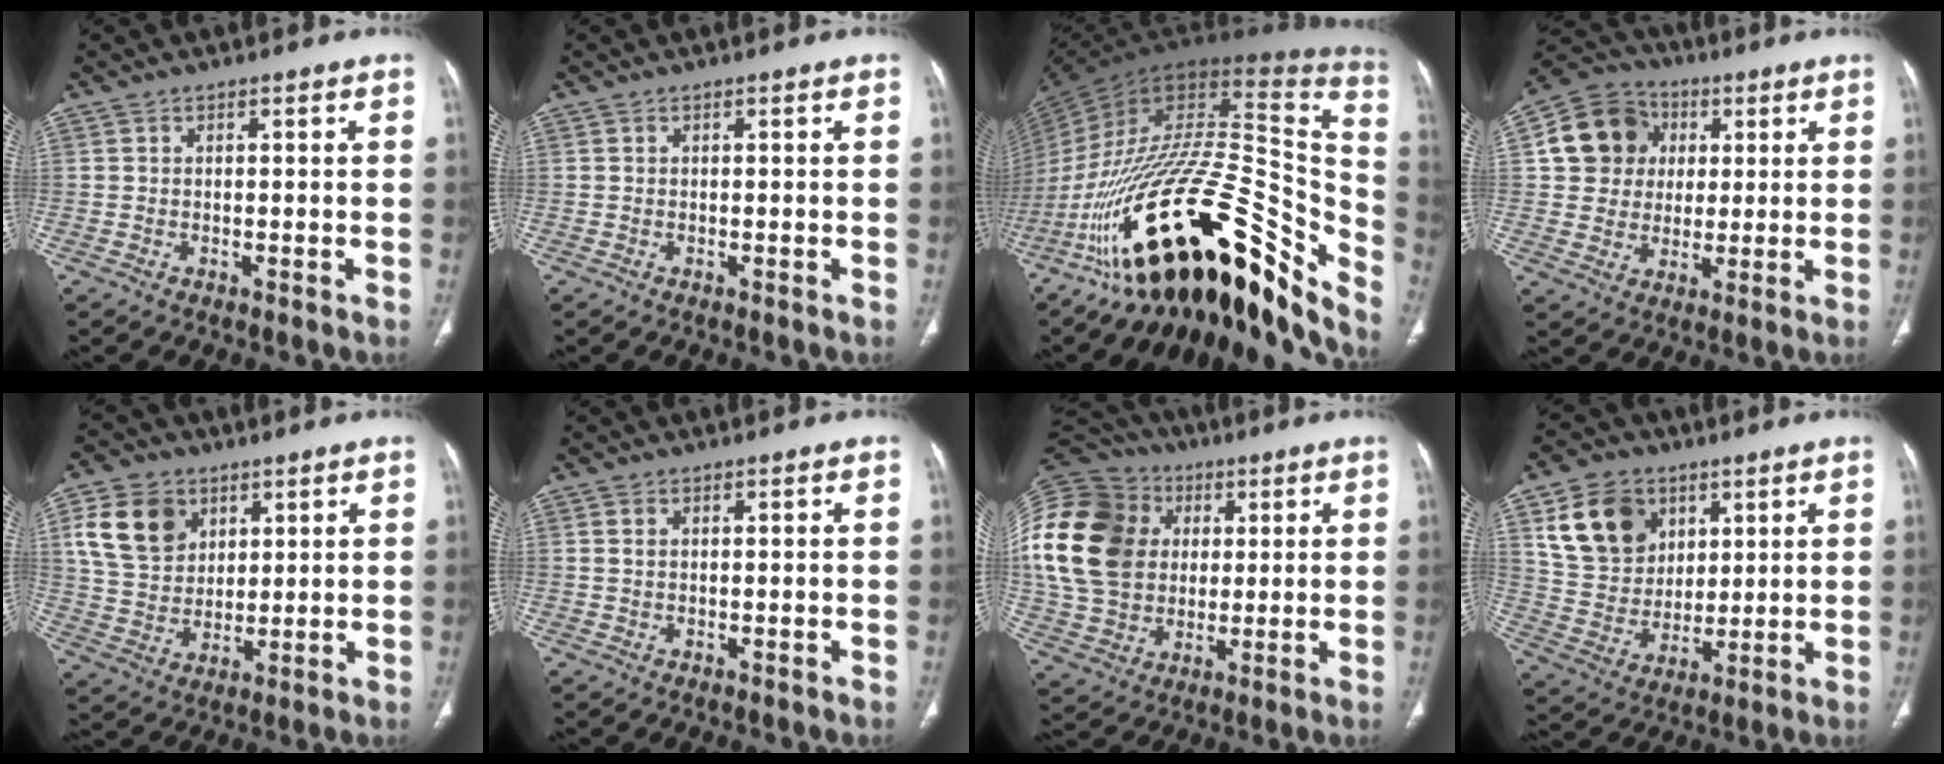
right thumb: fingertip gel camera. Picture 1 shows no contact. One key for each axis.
{"total": 0.0}
{"total": 41.7, "fx": -23.2, "fy": 15.4, "fz": 31.1, "tx": -0.428, "ty": 0.048, "tz": -0.360}
{"total": 12.9, "fx": 3.0, "fy": 11.6, "fz": 4.8, "tx": -0.063, "ty": 0.010, "tz": 0.046}
{"total": 12.7, "fx": 5.2, "fy": 9.7, "fz": 6.5, "tx": -0.097, "ty": -0.009, "tz": 0.103}
{"total": 1.4, "fx": 0.5, "fy": 0.9, "fz": 0.9, "tx": -0.023, "ty": 0.002, "tz": 0.014}
{"total": 26.1, "fx": 4.1, "fy": 20.6, "fz": 15.4, "tx": -0.338, "ty": 0.030, "tz": 0.084}
{"total": 14.9, "fx": 6.6, "fy": 11.5, "fz": 6.8, "tx": -0.097, "ty": -0.016, "tz": 0.130}